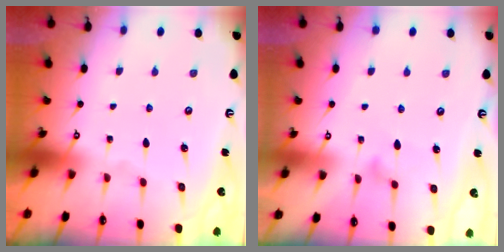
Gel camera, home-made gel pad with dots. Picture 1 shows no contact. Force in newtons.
{"total": 8.5, "press": 8.4, "slide": 0.6}